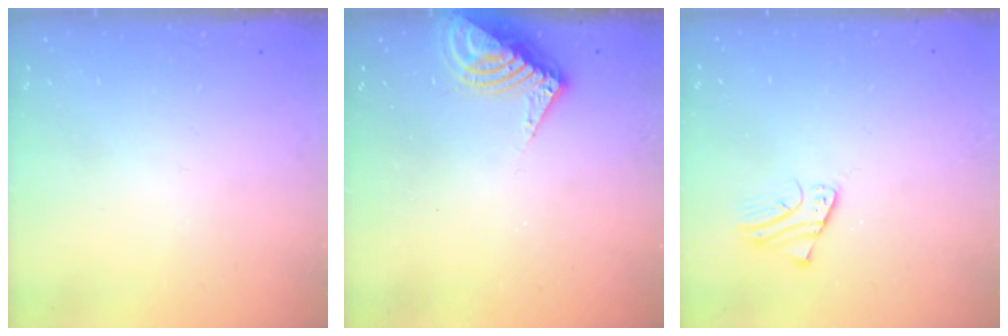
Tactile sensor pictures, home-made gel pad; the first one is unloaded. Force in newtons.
{"total": 8.0, "press": 8.0, "slide": 0.7}
{"total": 1.9, "press": 1.9, "slide": 0.1}